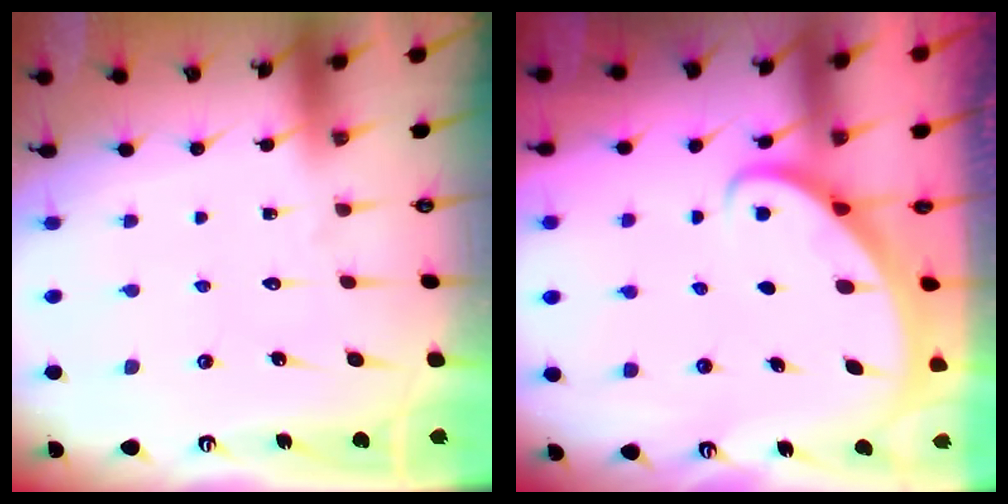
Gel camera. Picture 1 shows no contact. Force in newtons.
{"total": 2.4, "press": 2.4, "slide": 0.2}